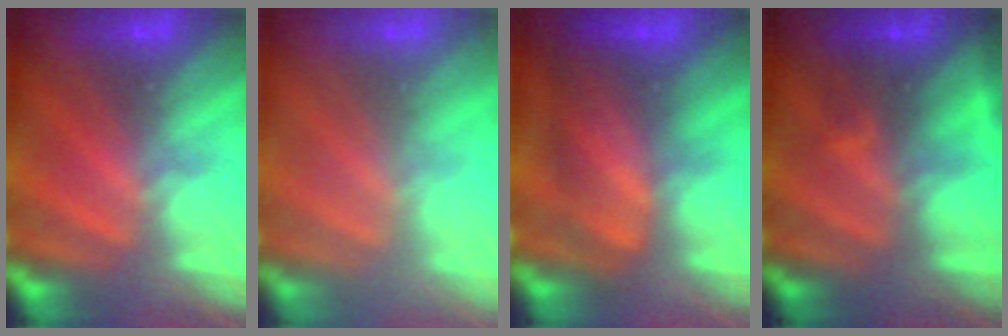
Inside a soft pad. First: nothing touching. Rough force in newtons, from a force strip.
{"total": 5.6}
{"total": 6.7}
{"total": 2.6}